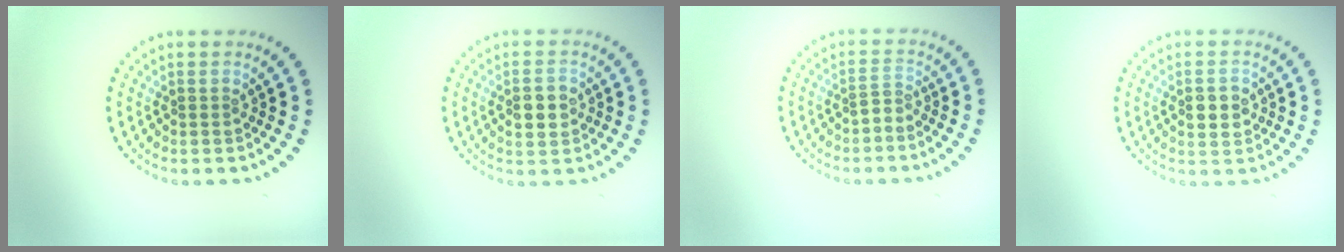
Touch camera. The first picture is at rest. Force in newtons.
{"total": 2.9, "press": 2.9, "slide": 0.0}
{"total": 1.1, "press": 0.5, "slide": 1.0}
{"total": 2.7, "press": 2.7, "slide": 0.2}